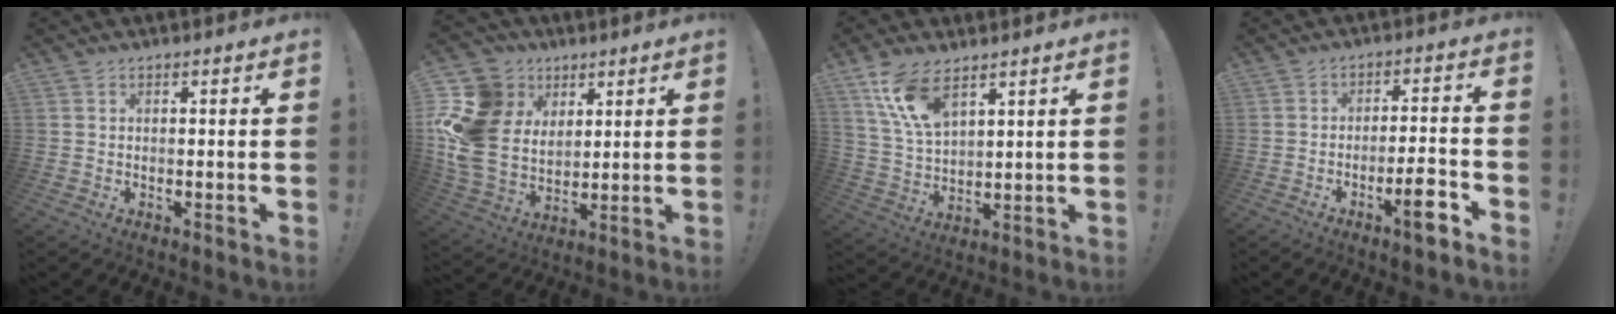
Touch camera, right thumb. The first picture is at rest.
{"total": 19.5, "force": [5.1, 15.7, 10.4], "torque": [-0.207, -0.026, 0.109]}
{"total": 12.3, "force": [7.8, 5.5, 7.8], "torque": [-0.150, -0.034, 0.146]}
{"total": 7.7, "force": [-4.7, 1.5, 5.9], "torque": [-0.076, 0.021, -0.081]}